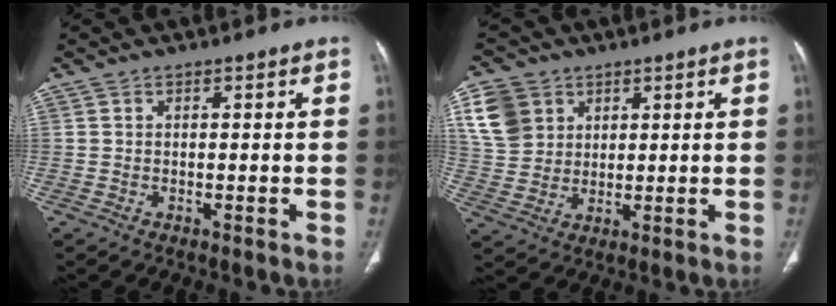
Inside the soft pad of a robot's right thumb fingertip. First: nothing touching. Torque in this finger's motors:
{"motor_torque": [-0.08, 0.79, -0.01, 0.08, 0.04]}